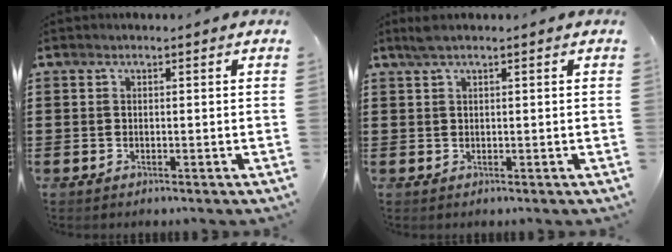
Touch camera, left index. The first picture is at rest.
{"total": 1.4, "force": [0.8, 0.0, 1.2], "torque": [-0.024, 0.001, 0.015]}